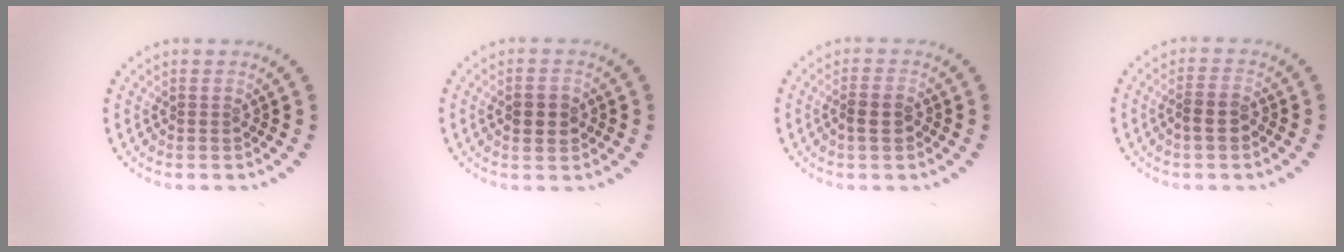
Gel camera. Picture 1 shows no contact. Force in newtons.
{"total": 2.9, "press": 2.9, "slide": 0.0}
{"total": 1.9, "press": 1.8, "slide": 0.6}
{"total": 2.0, "press": 1.8, "slide": 0.8}